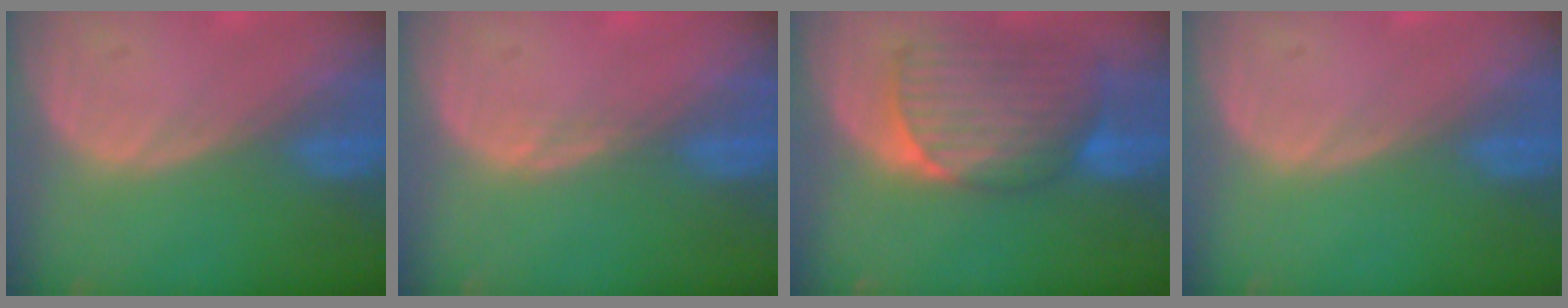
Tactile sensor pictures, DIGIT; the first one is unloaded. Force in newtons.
{"total": 1.0, "press": 0.8, "slide": 0.7}
{"total": 9.0, "press": 8.5, "slide": 2.9}
{"total": 0.0}